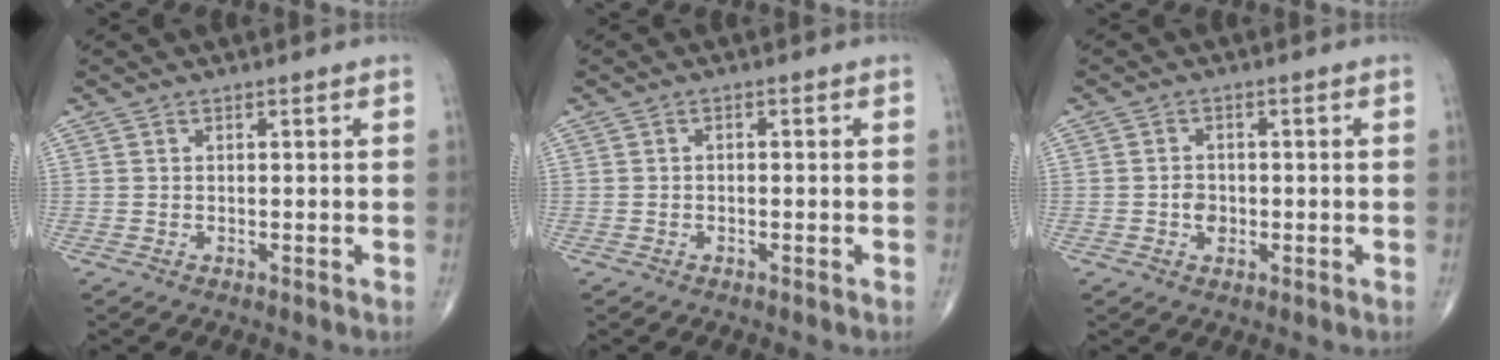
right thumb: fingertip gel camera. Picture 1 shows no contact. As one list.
[{"total": 0.6, "force": [-0.2, 0.4, 0.4], "torque": [-0.004, 0.004, -0.007]}, {"total": 2.7, "force": [-0.6, 2.2, 1.5], "torque": [-0.011, 0.005, -0.011]}]